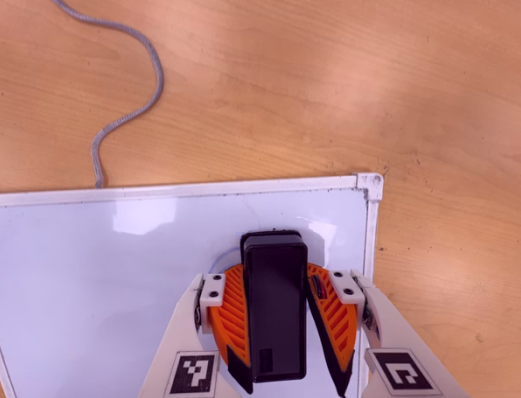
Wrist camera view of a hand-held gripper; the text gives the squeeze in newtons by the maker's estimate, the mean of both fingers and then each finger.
{"total": 13.7, "left": 15.7, "right": 11.8}